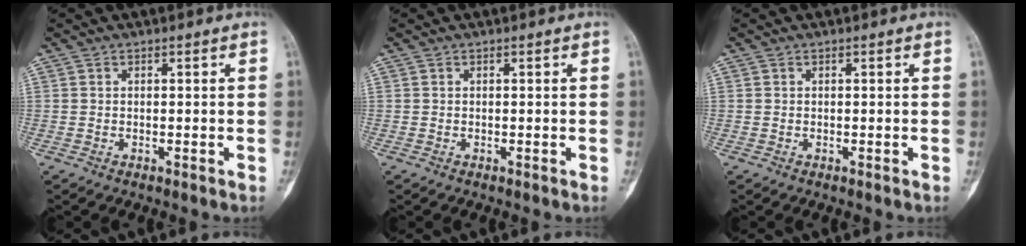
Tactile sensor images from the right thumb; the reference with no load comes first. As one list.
[{"total": 0.0}, {"total": 0.0}]